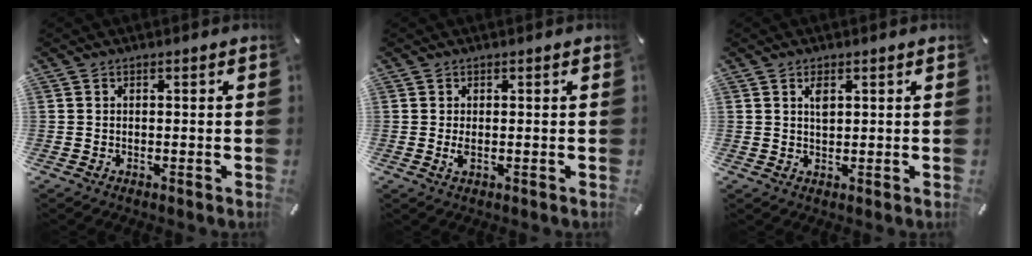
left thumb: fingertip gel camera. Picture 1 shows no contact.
{"total": 1.9, "force": [0.1, 0.6, 1.8], "torque": [-0.041, -0.005, -0.001]}
{"total": 2.5, "force": [1.0, 1.2, 1.9], "torque": [-0.035, -0.002, 0.016]}